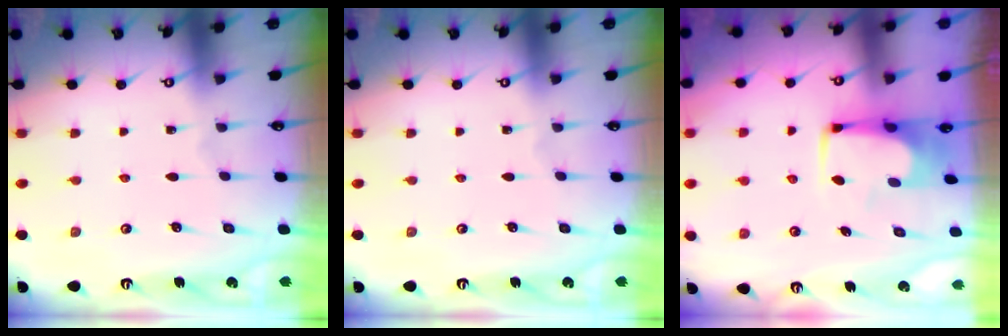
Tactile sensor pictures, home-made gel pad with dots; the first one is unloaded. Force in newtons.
{"total": 0.0}
{"total": 2.4, "press": 2.3, "slide": 0.5}